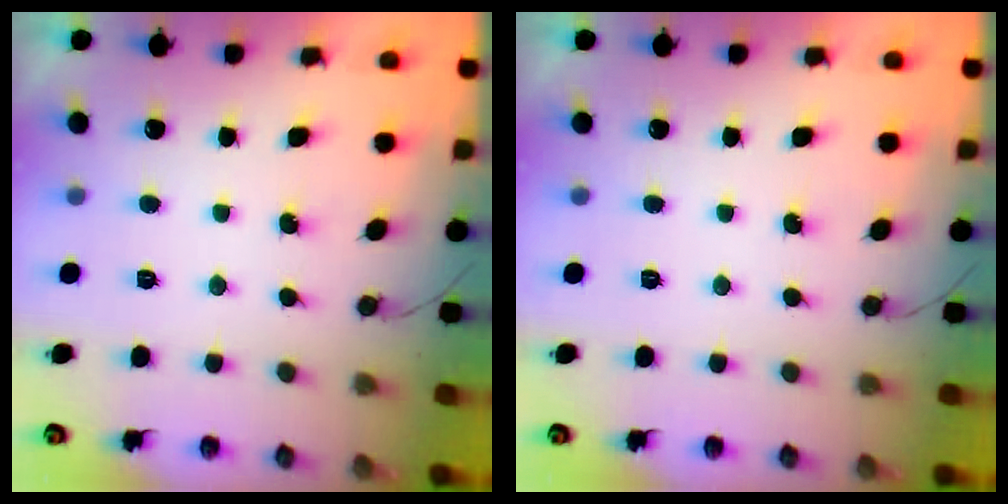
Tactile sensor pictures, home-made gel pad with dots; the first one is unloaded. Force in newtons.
{"total": 0.0}